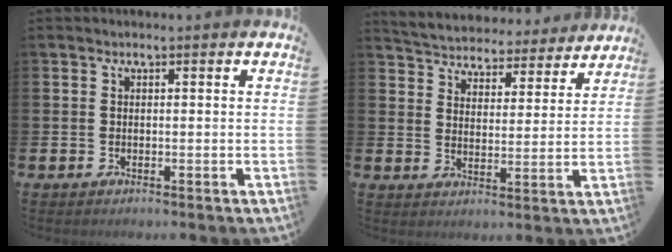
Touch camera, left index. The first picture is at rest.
{"total": 5.2, "force": [5.0, 1.1, -0.2], "torque": [-0.022, -0.043, 0.086]}